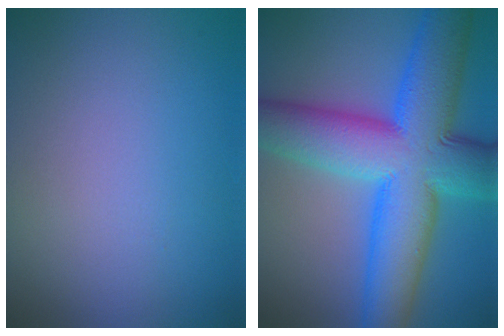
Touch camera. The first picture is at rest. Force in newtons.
{"total": 13.8, "press": 13.8, "slide": 0.3}